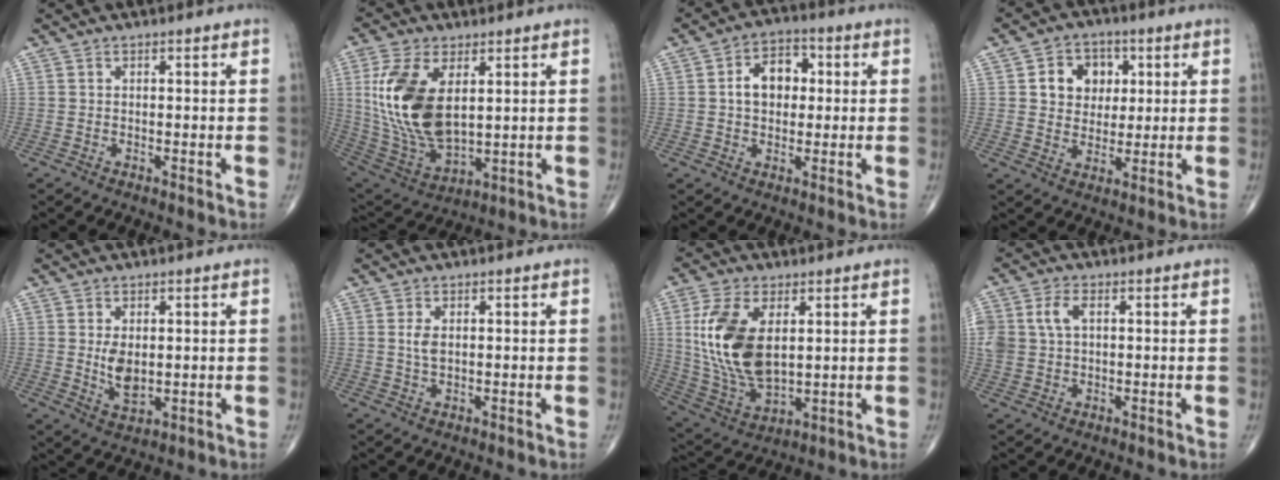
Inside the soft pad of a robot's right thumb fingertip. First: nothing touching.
{"total": 18.0, "force": [3.6, 9.5, 14.8], "torque": [-0.298, -0.023, 0.082]}
{"total": 8.2, "force": [0.9, 5.8, 5.7], "torque": [-0.069, 0.019, 0.008]}
{"total": 8.7, "force": [2.3, 7.2, 4.4], "torque": [-0.023, -0.003, 0.036]}
{"total": 5.2, "force": [0.4, 3.0, 4.3], "torque": [-0.065, -0.014, 0.016]}
{"total": 2.3, "force": [0.5, 1.2, 1.9], "torque": [-0.039, -0.002, 0.010]}
{"total": 16.7, "force": [3.2, 9.0, 13.7], "torque": [-0.271, -0.019, 0.073]}
{"total": 7.5, "force": [1.6, 5.0, 5.3], "torque": [-0.129, 0.010, 0.035]}